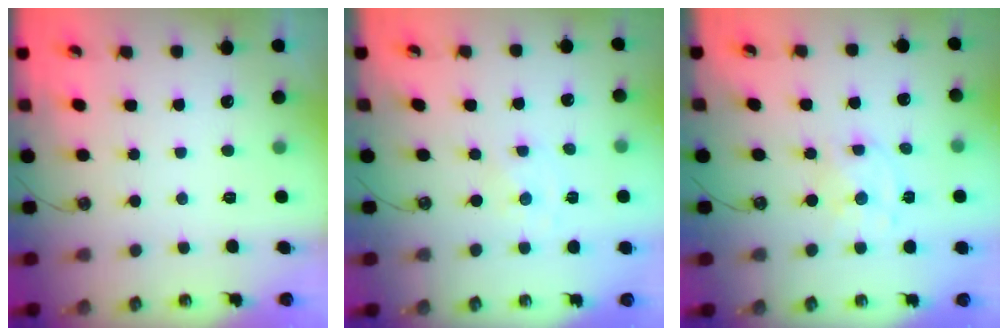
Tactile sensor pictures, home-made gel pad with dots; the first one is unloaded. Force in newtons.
{"total": 0.0}
{"total": 4.8, "press": 4.8, "slide": 0.6}